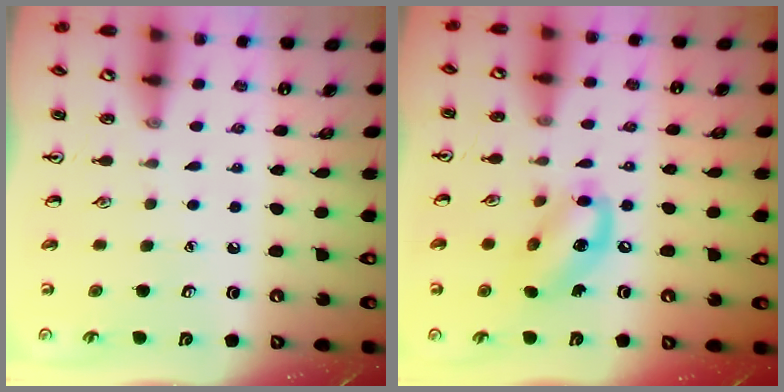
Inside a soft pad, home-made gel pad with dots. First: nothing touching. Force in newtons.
{"total": 12.5, "press": 12.2, "slide": 2.8}